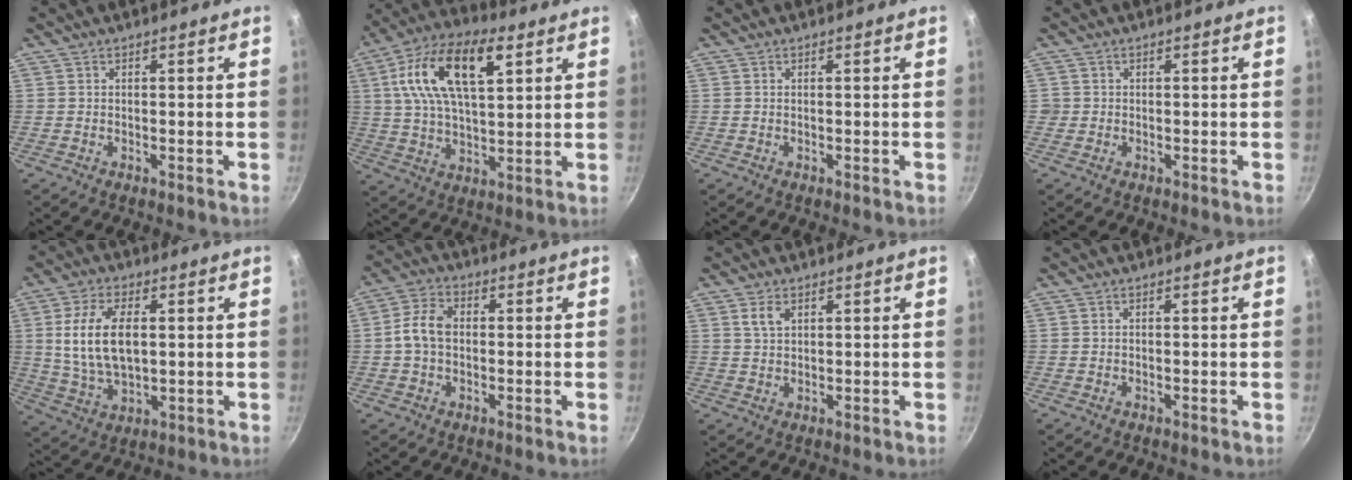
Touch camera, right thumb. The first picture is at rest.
{"total": 18.5, "force": [6.4, 8.7, 15.0], "torque": [-0.272, 0.007, 0.111]}
{"total": 0.0}
{"total": 1.0, "force": [-0.1, 1.0, 0.0], "torque": [0.005, 0.005, -0.003]}
{"total": 13.2, "force": [2.0, 7.1, 10.9], "torque": [-0.205, -0.001, 0.044]}
{"total": 6.8, "force": [-0.1, 4.8, 4.8], "torque": [-0.092, 0.020, -0.007]}
{"total": 3.1, "force": [1.5, 1.8, 2.0], "torque": [-0.035, -0.003, 0.033]}
{"total": 0.0}